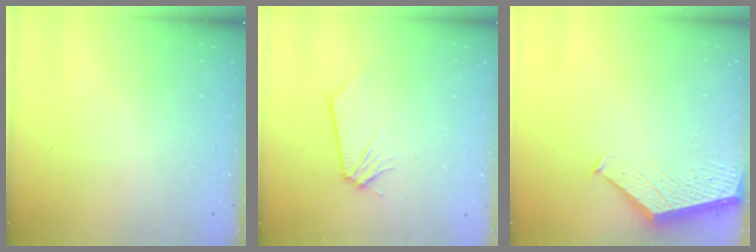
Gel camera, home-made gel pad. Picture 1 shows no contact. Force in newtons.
{"total": 0.0}
{"total": 1.5, "press": 1.5, "slide": 0.2}